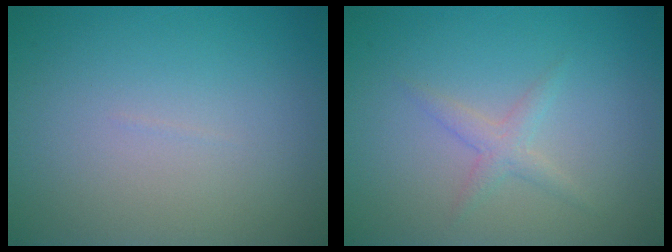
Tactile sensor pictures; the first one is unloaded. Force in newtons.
{"total": 1.5, "press": 1.5, "slide": 0.1}